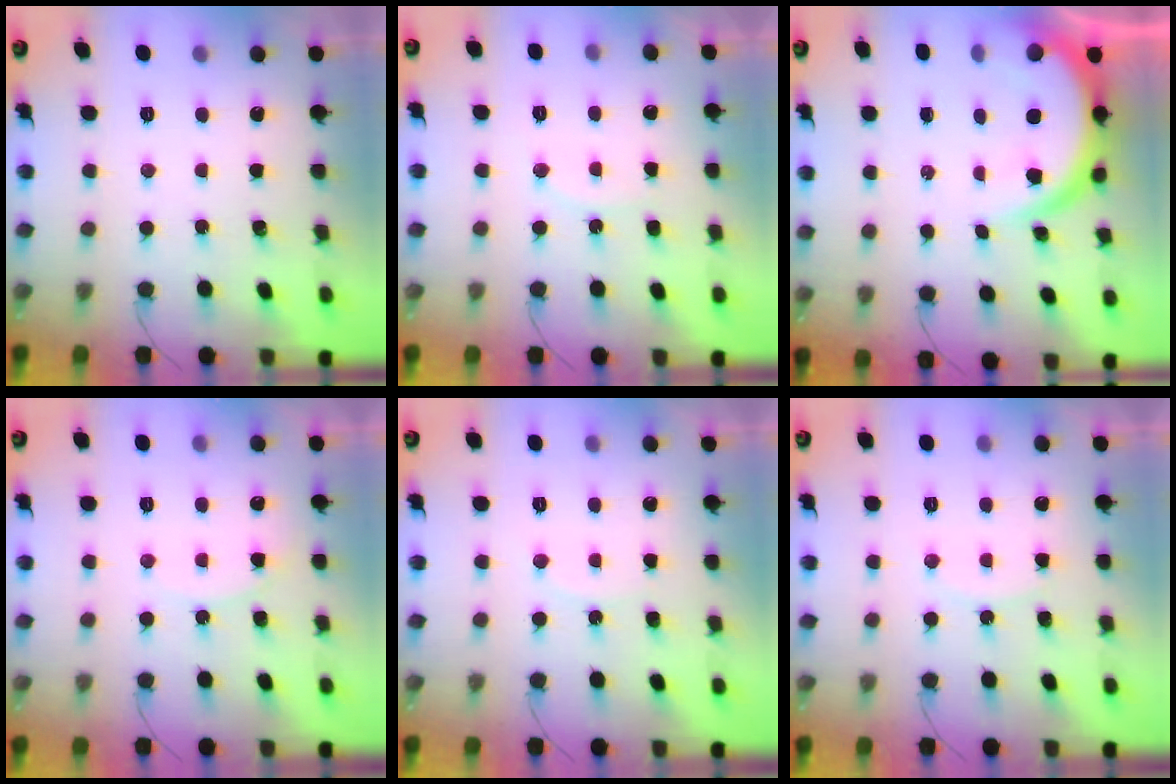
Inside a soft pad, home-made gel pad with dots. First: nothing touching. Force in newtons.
{"total": 5.6, "press": 5.6, "slide": 0.2}
{"total": 8.6, "press": 8.6, "slide": 0.6}
{"total": 6.6, "press": 6.6, "slide": 0.4}
{"total": 5.8, "press": 5.8, "slide": 0.6}
{"total": 6.4, "press": 6.4, "slide": 0.7}